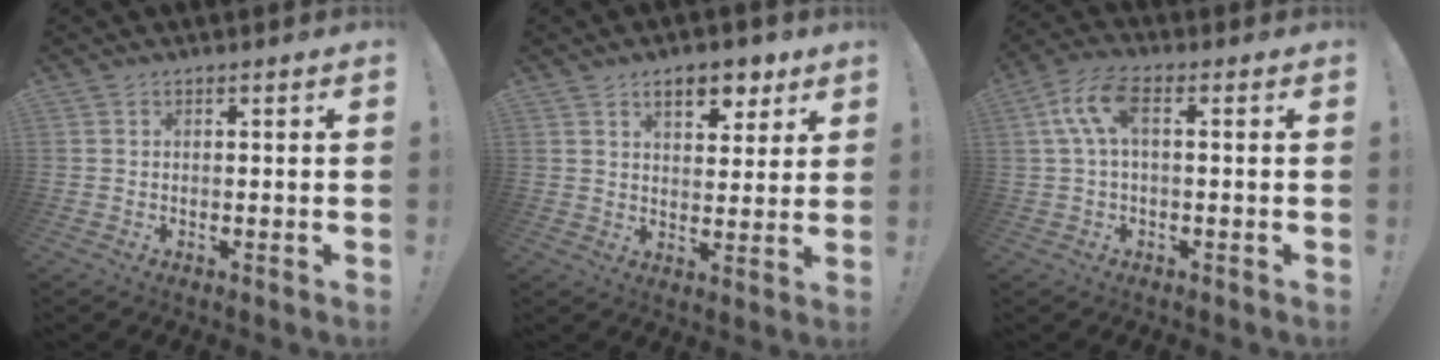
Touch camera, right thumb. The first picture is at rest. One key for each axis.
{"total": 9.0, "fx": 5.4, "fy": 4.7, "fz": 5.4, "tx": -0.068, "ty": -0.024, "tz": 0.095}
{"total": 9.7, "fx": 1.8, "fy": 4.4, "fz": 8.4, "tx": -0.176, "ty": 0.007, "tz": 0.036}